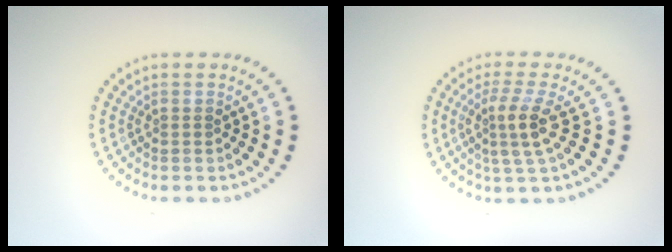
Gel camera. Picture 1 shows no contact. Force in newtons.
{"total": 2.9, "press": 2.3, "slide": 1.9}